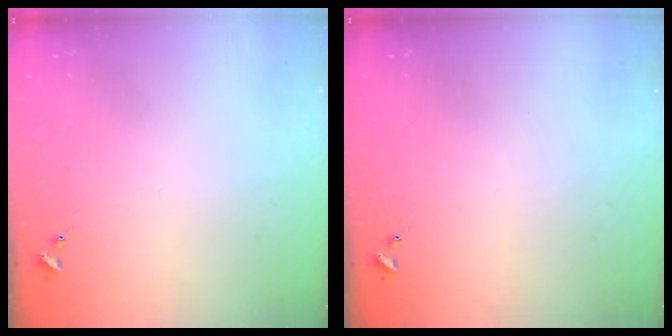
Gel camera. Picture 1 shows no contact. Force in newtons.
{"total": 0.0}